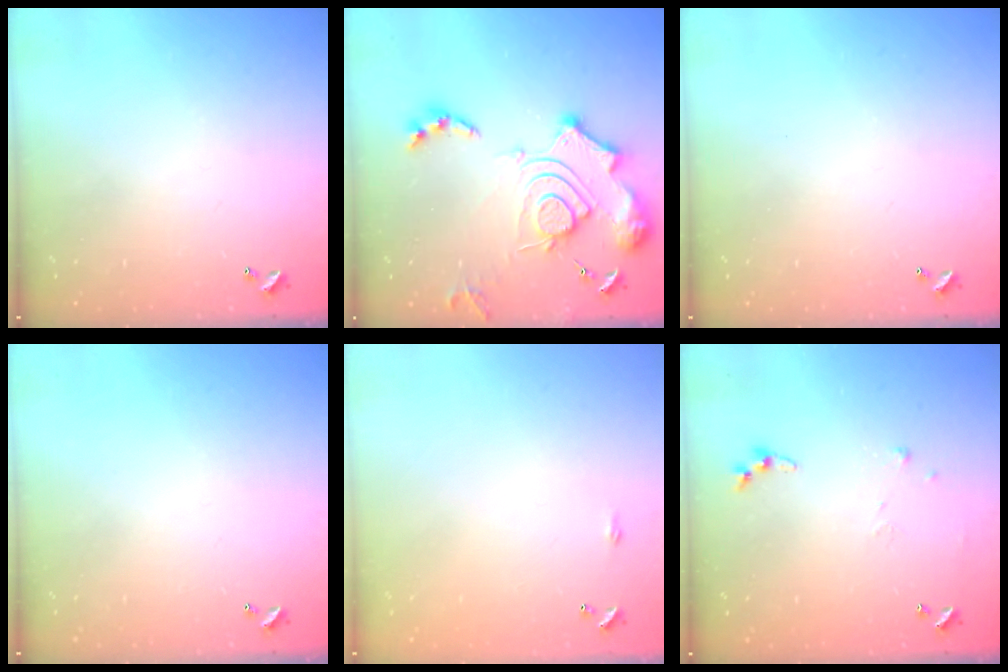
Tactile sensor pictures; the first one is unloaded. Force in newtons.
{"total": 18.3, "press": 18.2, "slide": 1.7}
{"total": 0.0}
{"total": 0.0}
{"total": 2.2, "press": 2.1, "slide": 0.4}
{"total": 5.1, "press": 5.0, "slide": 0.8}